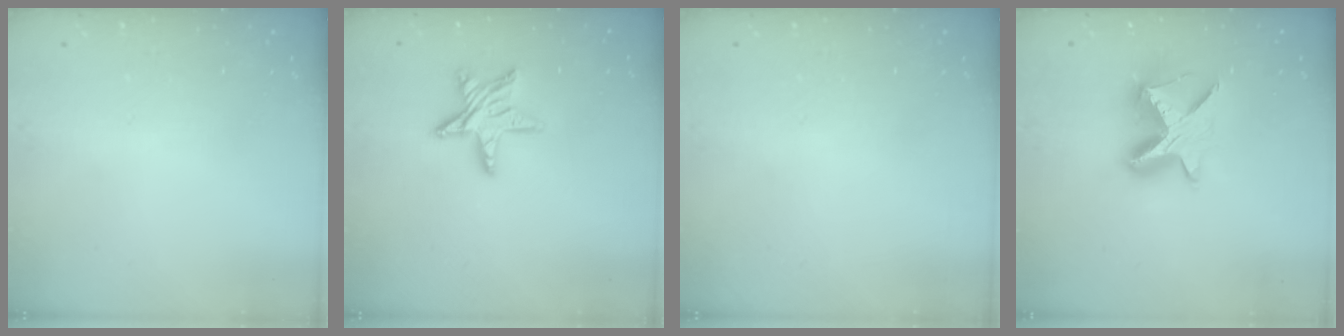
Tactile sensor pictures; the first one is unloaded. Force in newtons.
{"total": 11.1, "press": 11.1, "slide": 1.0}
{"total": 0.0}
{"total": 10.6, "press": 10.6, "slide": 0.7}